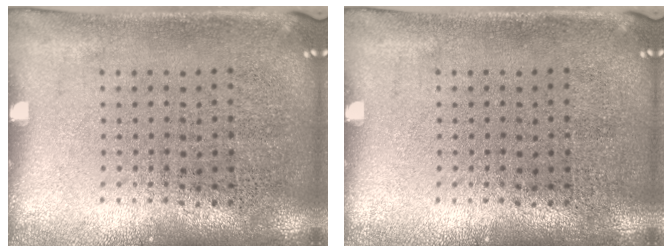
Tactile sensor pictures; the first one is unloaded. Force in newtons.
{"total": 0.0}